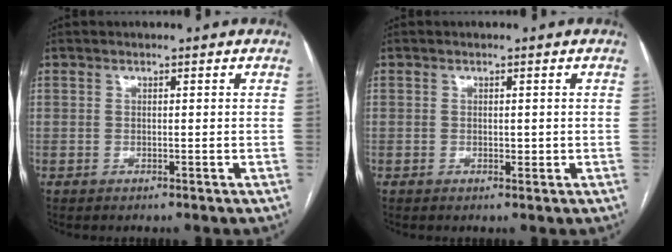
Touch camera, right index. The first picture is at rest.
{"total": 0.7, "force": [0.1, 0.4, 0.5], "torque": [-0.009, -0.001, 0.005]}